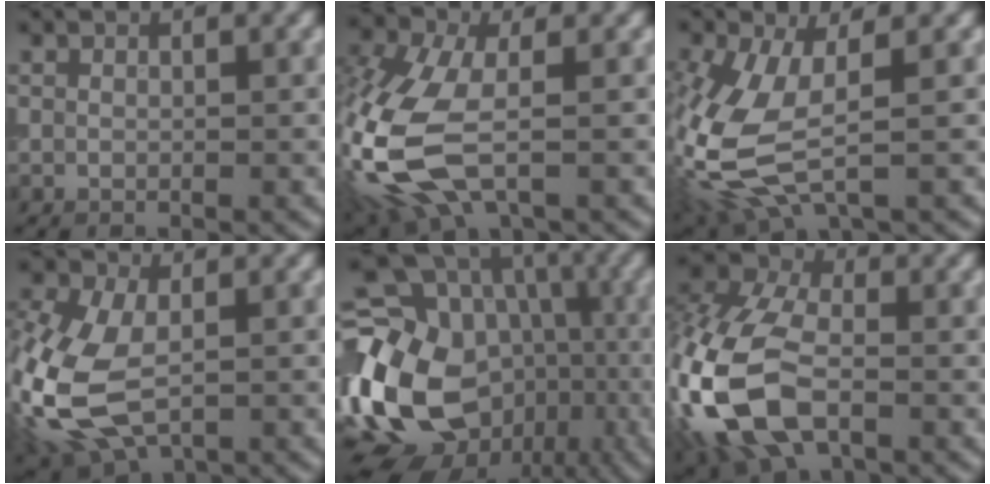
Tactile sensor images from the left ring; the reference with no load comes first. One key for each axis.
{"total": 10.6, "fx": -2.8, "fy": 5.8, "fz": 8.4, "tx": -0.225, "ty": -0.010, "tz": -0.064}
{"total": 8.3, "fx": -1.0, "fy": 3.9, "fz": 7.2, "tx": -0.195, "ty": -0.009, "tz": -0.023}
{"total": 11.3, "fx": -2.2, "fy": 6.7, "fz": 8.7, "tx": -0.228, "ty": -0.012, "tz": -0.045}
{"total": 19.2, "fx": -3.4, "fy": 14.7, "fz": 11.9, "tx": -0.253, "ty": -0.007, "tz": -0.044}
{"total": 12.8, "fx": -3.8, "fy": 8.0, "fz": 9.3, "tx": -0.229, "ty": -0.008, "tz": -0.087}